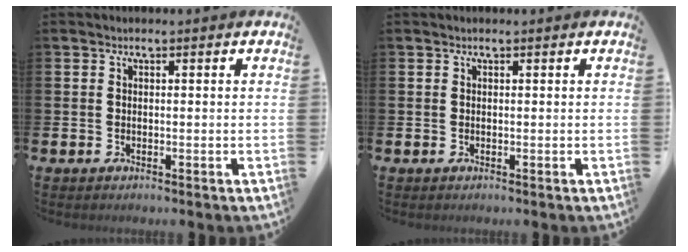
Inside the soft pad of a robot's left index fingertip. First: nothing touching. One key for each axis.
{"total": 0.0}